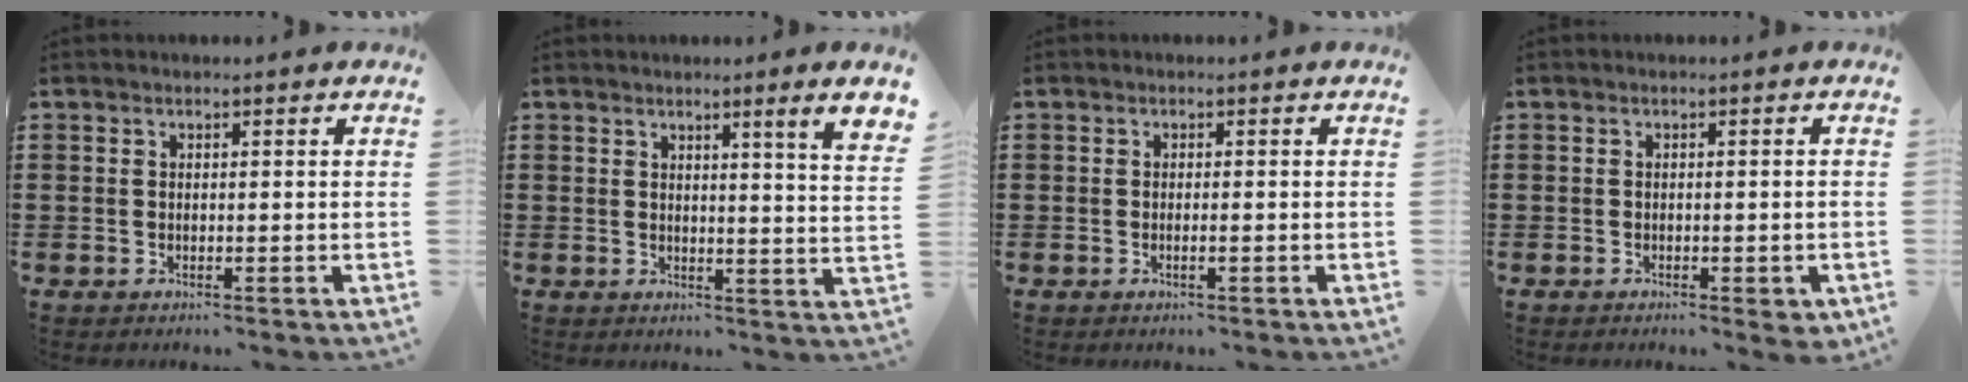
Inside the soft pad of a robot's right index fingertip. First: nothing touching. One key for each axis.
{"total": 4.1, "fx": 2.5, "fy": -0.7, "fz": 3.2, "tx": -0.052, "ty": -0.018, "tz": 0.037}
{"total": 0.8, "fx": -0.4, "fy": -0.1, "fz": 0.7, "tx": -0.012, "ty": -0.005, "tz": -0.006}
{"total": 1.3, "fx": -0.9, "fy": 0.5, "fz": 0.9, "tx": -0.017, "ty": -0.002, "tz": -0.016}